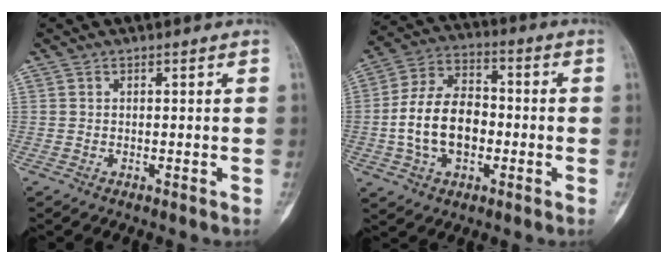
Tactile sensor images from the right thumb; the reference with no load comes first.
{"total": 14.3, "force": [-2.1, 9.5, 10.6], "torque": [-0.183, 0.033, -0.039]}